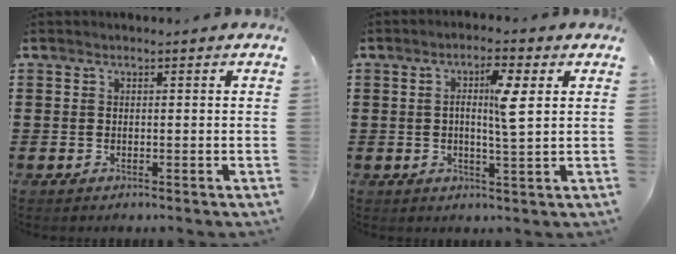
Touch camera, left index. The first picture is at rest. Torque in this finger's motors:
{"motor_torque": [0.33, -0.06, 0.47, 0.11]}